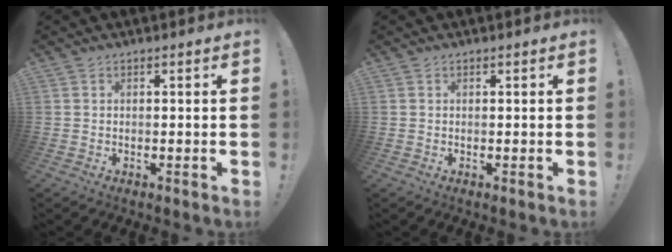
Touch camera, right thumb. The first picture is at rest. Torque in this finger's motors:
{"motor_torque": [-0.04, 0.04, 0.04, -0.03, 0.00]}